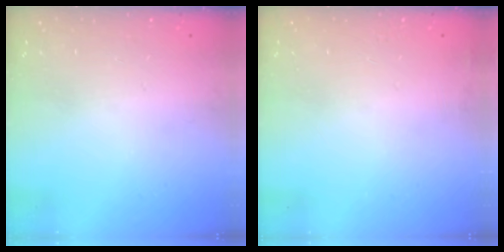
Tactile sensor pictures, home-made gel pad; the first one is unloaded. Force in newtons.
{"total": 2.9, "press": 2.4, "slide": 1.6}